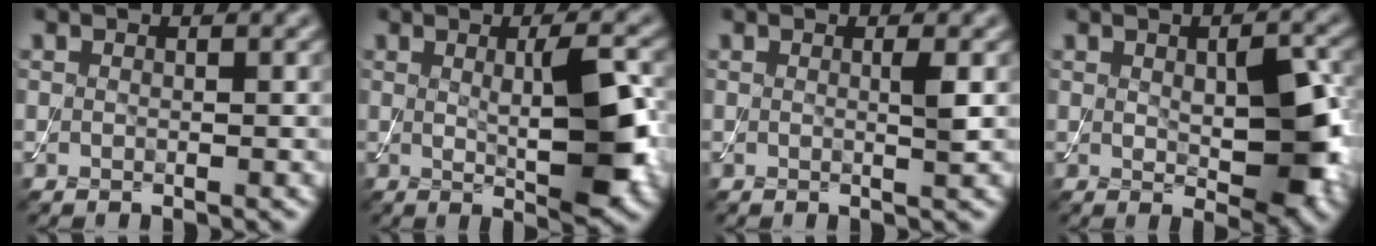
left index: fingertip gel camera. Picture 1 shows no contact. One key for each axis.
{"total": 6.2, "fx": 0.4, "fy": 1.2, "fz": 6.1, "tx": -0.087, "ty": -0.002, "tz": 0.011}
{"total": 1.2, "fx": 0.2, "fy": 0.1, "fz": 1.2, "tx": -0.019, "ty": 0.000, "tz": -0.001}
{"total": 5.8, "fx": 0.2, "fy": 2.5, "fz": 5.3, "tx": -0.076, "ty": -0.002, "tz": 0.011}